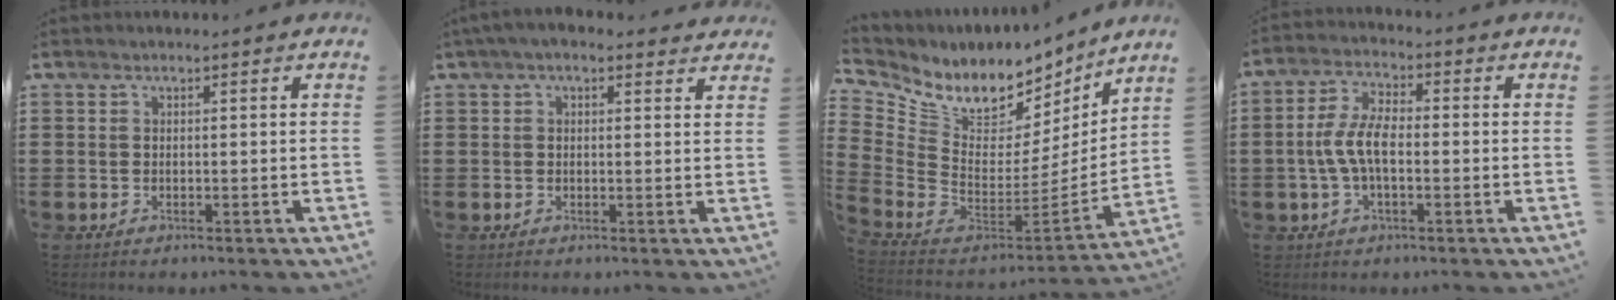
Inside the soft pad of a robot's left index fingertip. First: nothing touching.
{"total": 2.6, "force": [1.8, 1.1, 1.5], "torque": [-0.035, 0.005, 0.032]}
{"total": 8.2, "force": [6.0, 4.2, 3.6], "torque": [-0.101, -0.058, 0.106]}
{"total": 6.6, "force": [-0.9, 2.9, 5.9], "torque": [-0.140, -0.002, -0.026]}